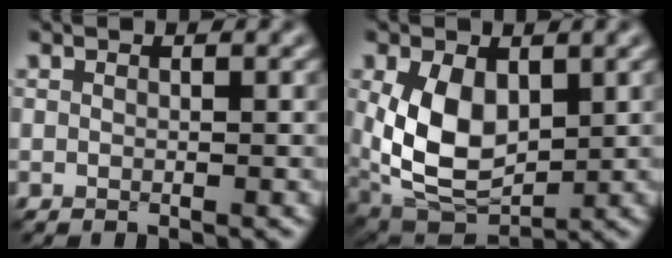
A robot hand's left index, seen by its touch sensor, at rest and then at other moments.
{"total": 8.0, "force": [0.8, 5.0, 6.2], "torque": [-0.142, -0.012, 0.017]}